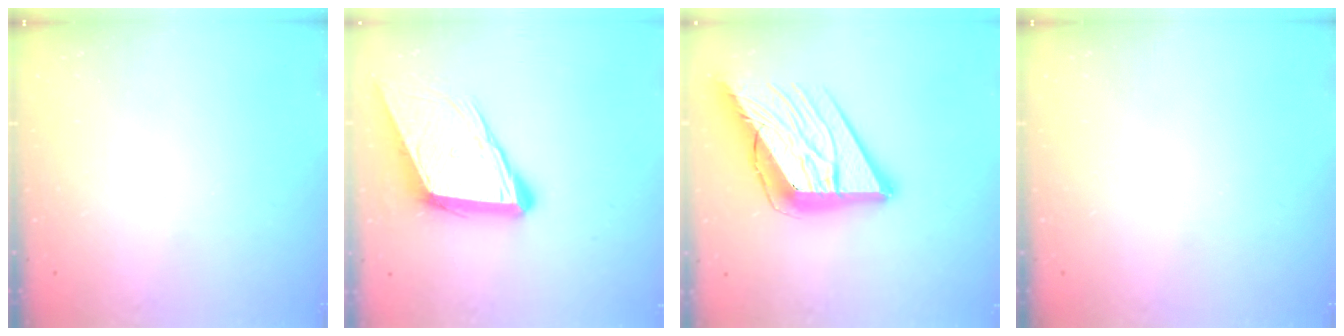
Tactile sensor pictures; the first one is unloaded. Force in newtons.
{"total": 13.6, "press": 13.1, "slide": 3.9}
{"total": 21.2, "press": 21.0, "slide": 2.6}
{"total": 0.0}